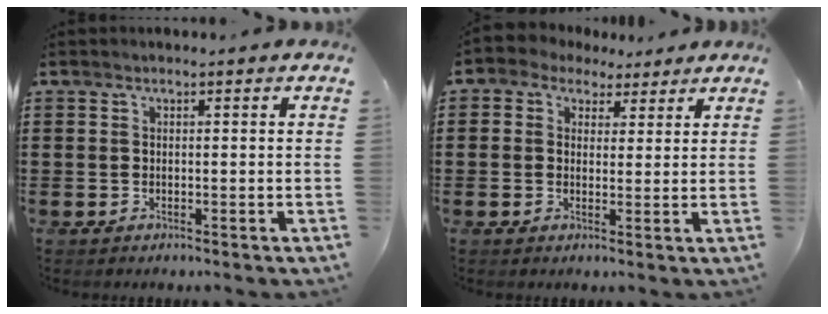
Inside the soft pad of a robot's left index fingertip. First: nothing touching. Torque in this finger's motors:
{"motor_torque": [0.90, -0.92, 0.08, -0.01]}